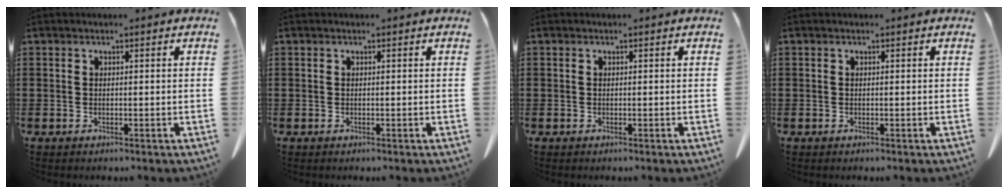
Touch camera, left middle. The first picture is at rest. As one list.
[{"total": 0.0}, {"total": 0.0}, {"total": 0.0}]